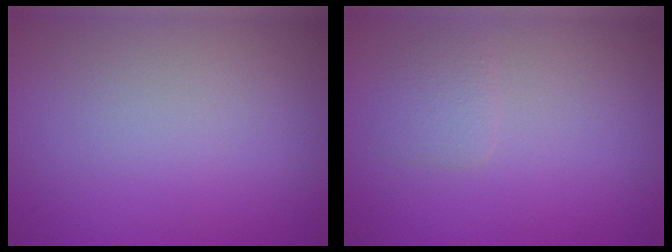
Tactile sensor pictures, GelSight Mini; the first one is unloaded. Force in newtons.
{"total": 1.3, "press": 1.3, "slide": 0.1}